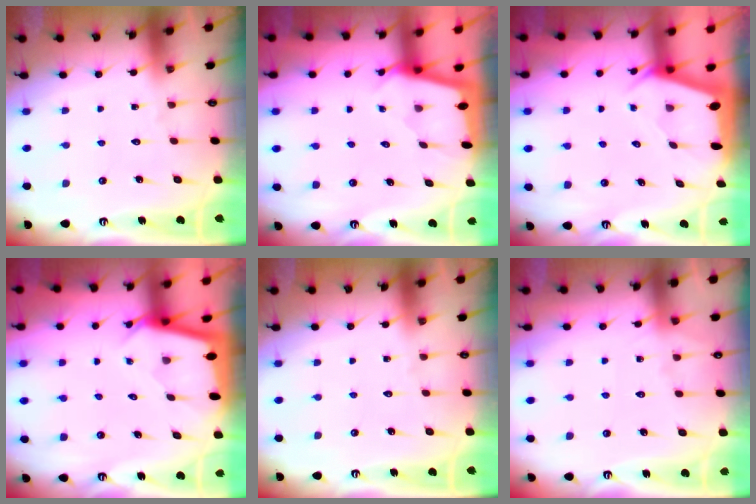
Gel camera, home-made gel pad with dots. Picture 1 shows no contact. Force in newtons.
{"total": 1.9, "press": 1.9, "slide": 0.1}
{"total": 1.9, "press": 1.9, "slide": 0.3}
{"total": 2.3, "press": 2.3, "slide": 0.2}
{"total": 0.0}
{"total": 4.4, "press": 4.4, "slide": 0.6}